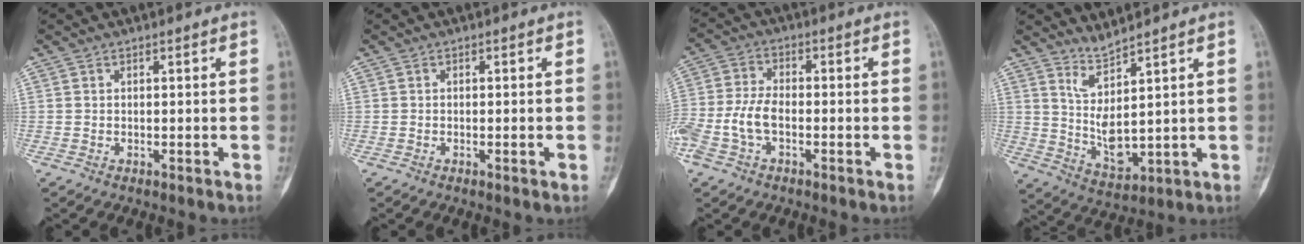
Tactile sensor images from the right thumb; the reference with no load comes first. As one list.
[{"total": 0.9, "force": [-0.3, 0.2, 0.8], "torque": [-0.013, -0.002, -0.004]}, {"total": 7.5, "force": [-2.3, 4.1, 5.8], "torque": [-0.142, 0.021, -0.048]}, {"total": 5.8, "force": [4.4, 0.6, 3.8], "torque": [-0.076, -0.066, 0.104]}]